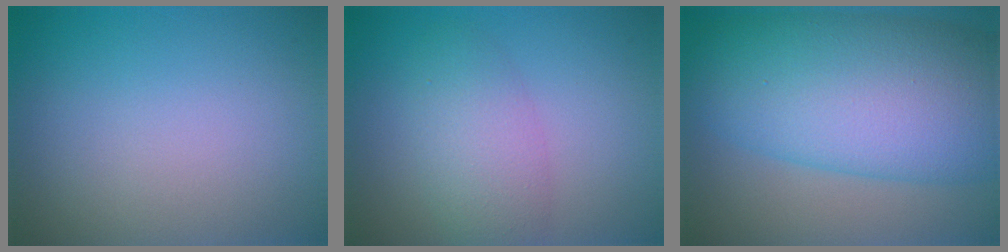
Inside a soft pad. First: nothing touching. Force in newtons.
{"total": 3.8, "press": 3.8, "slide": 0.2}
{"total": 13.1, "press": 13.1, "slide": 0.2}